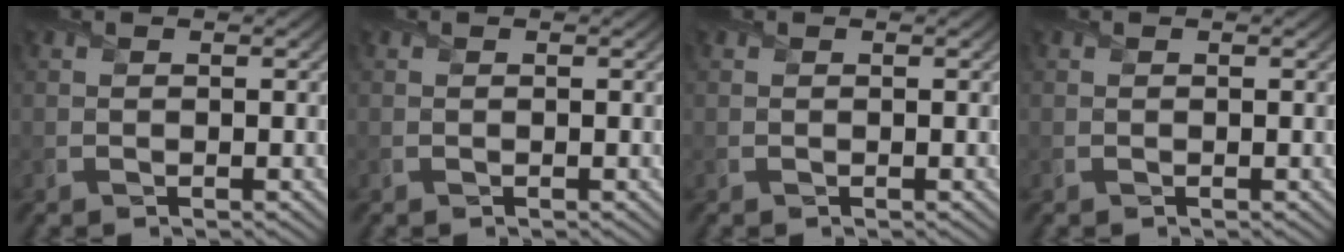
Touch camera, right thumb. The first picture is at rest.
{"total": 0.0}
{"total": 0.0}
{"total": 0.0}